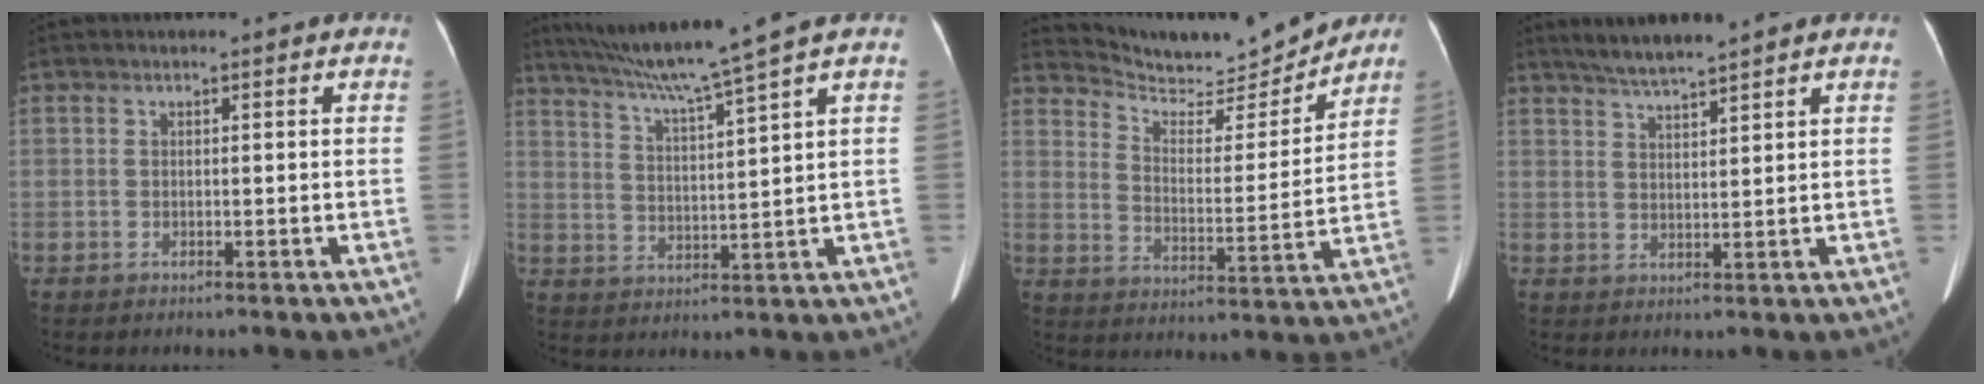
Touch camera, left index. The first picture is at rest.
{"total": 10.8, "force": [8.8, -2.8, 5.7], "torque": [-0.098, -0.004, 0.152]}
{"total": 13.5, "force": [13.0, 1.9, 2.7], "torque": [-0.052, -0.011, 0.202]}
{"total": 5.7, "force": [5.0, -0.4, 2.6], "torque": [-0.052, 0.012, 0.095]}